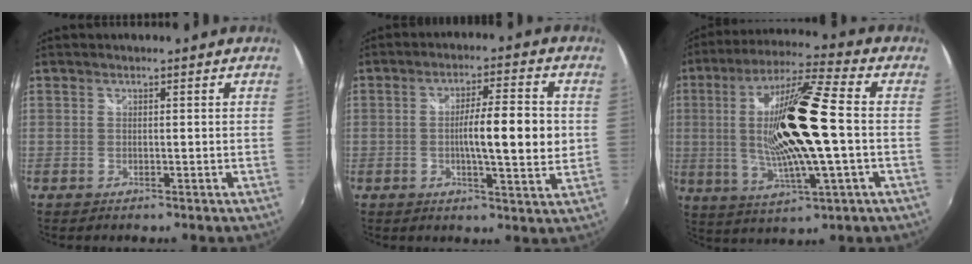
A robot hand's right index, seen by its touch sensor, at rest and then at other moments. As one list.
[{"total": 10.1, "force": [0.0, 1.2, 10.0], "torque": [-0.162, -0.003, -0.001]}, {"total": 19.3, "force": [0.0, 2.3, 19.2], "torque": [-0.354, -0.002, 0.003]}]